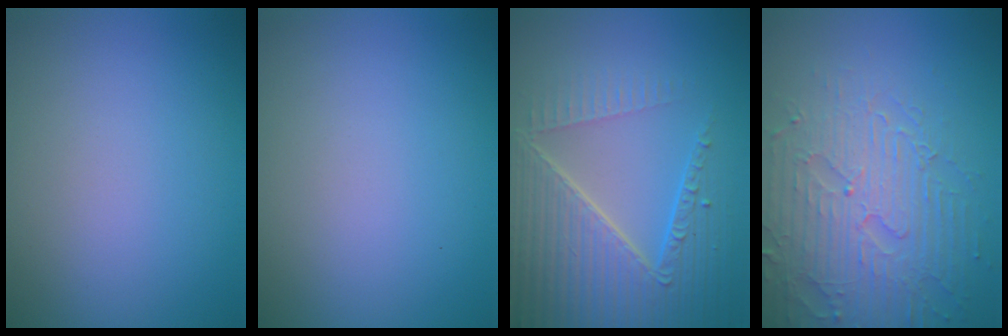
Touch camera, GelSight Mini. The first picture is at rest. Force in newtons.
{"total": 0.0}
{"total": 7.3, "press": 5.5, "slide": 4.8}
{"total": 6.5, "press": 5.4, "slide": 3.6}